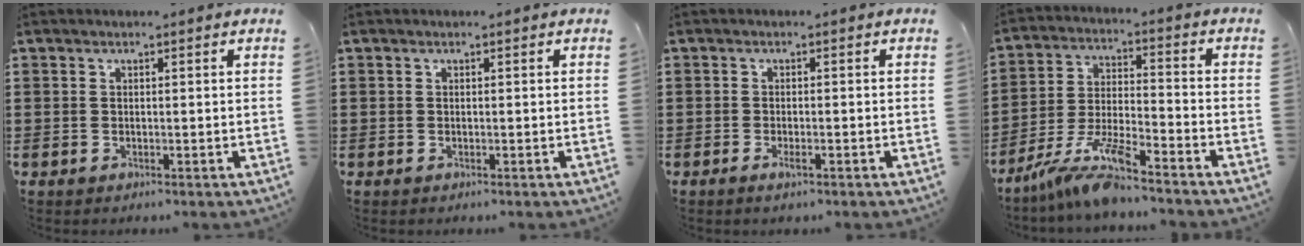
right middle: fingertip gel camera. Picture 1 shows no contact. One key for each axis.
{"total": 0.0}
{"total": 1.4, "fx": -0.7, "fy": 0.4, "fz": 1.2, "tx": -0.029, "ty": -0.005, "tz": -0.015}
{"total": 9.4, "fx": -8.1, "fy": 0.6, "fz": 4.8, "tx": -0.106, "ty": -0.004, "tz": -0.161}